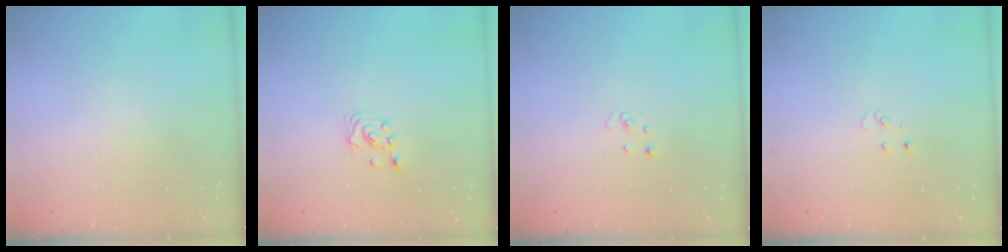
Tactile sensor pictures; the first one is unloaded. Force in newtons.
{"total": 1.7, "press": 1.6, "slide": 0.1}
{"total": 2.2, "press": 2.2, "slide": 0.2}
{"total": 2.9, "press": 2.9, "slide": 0.2}